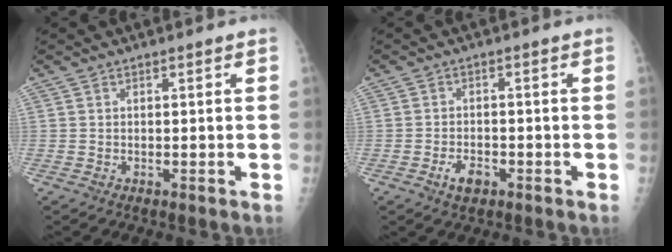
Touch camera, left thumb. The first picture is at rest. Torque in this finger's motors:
{"motor_torque": [-0.37, 0.44, 0.64, 0.33, -0.01]}